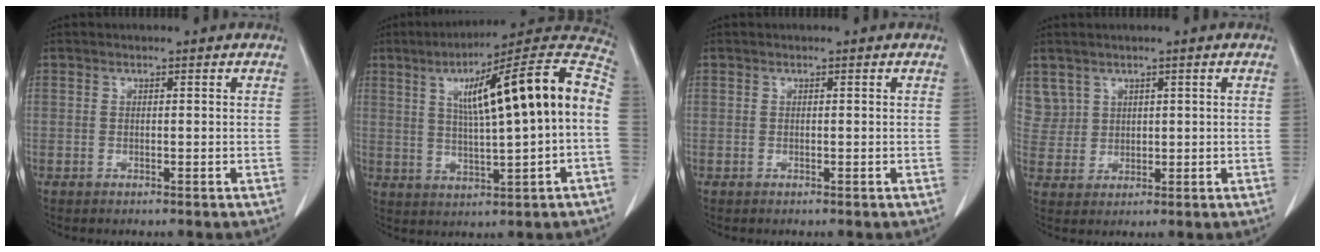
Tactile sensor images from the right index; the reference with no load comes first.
{"total": 19.9, "force": [2.4, 1.8, 19.7], "torque": [-0.276, 0.043, 0.032]}
{"total": 0.0}
{"total": 4.3, "force": [2.7, 3.3, -0.3], "torque": [0.018, 0.006, 0.059]}